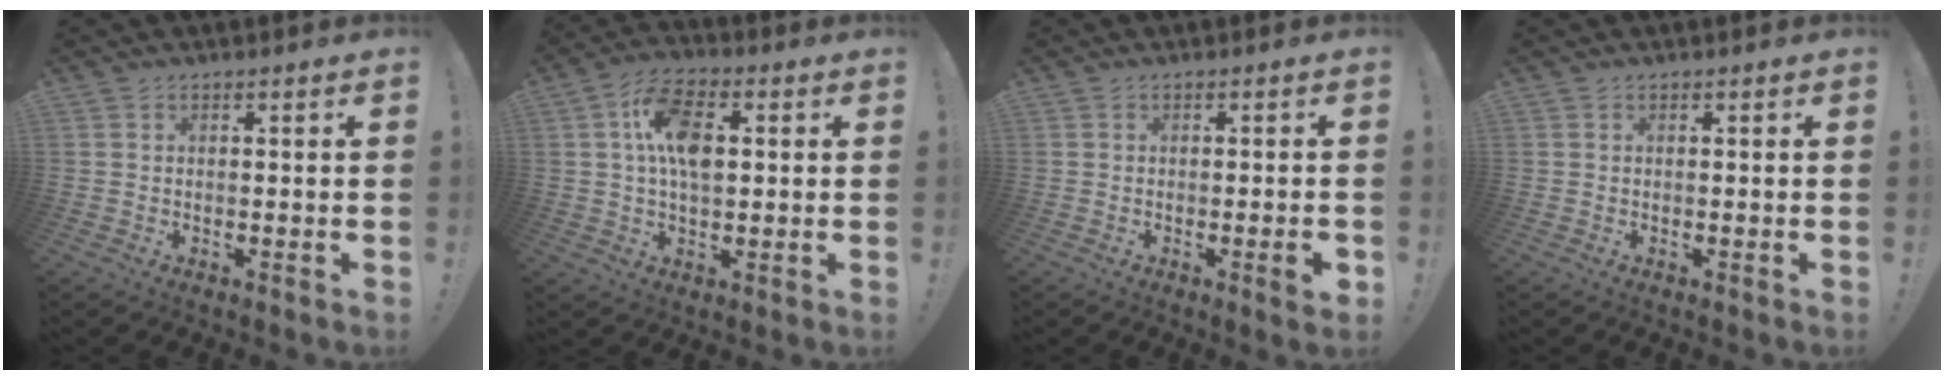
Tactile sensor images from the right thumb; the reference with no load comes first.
{"total": 11.9, "force": [1.9, 6.9, 9.4], "torque": [-0.156, 0.011, 0.036]}
{"total": 4.0, "force": [-1.2, 0.0, 3.8], "torque": [-0.058, -0.004, -0.018]}
{"total": 0.0}